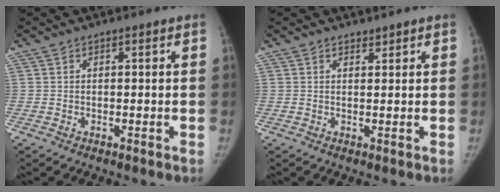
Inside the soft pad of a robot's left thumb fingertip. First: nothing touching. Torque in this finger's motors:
{"motor_torque": [0.23, -0.08, 0.31, -0.12, -0.05]}